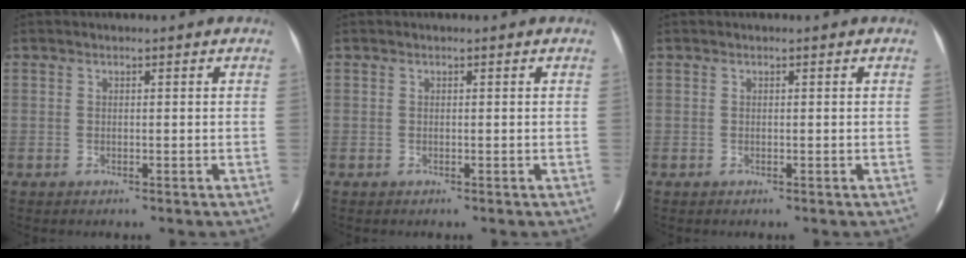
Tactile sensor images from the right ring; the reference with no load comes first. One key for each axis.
{"total": 0.0}
{"total": 0.0}